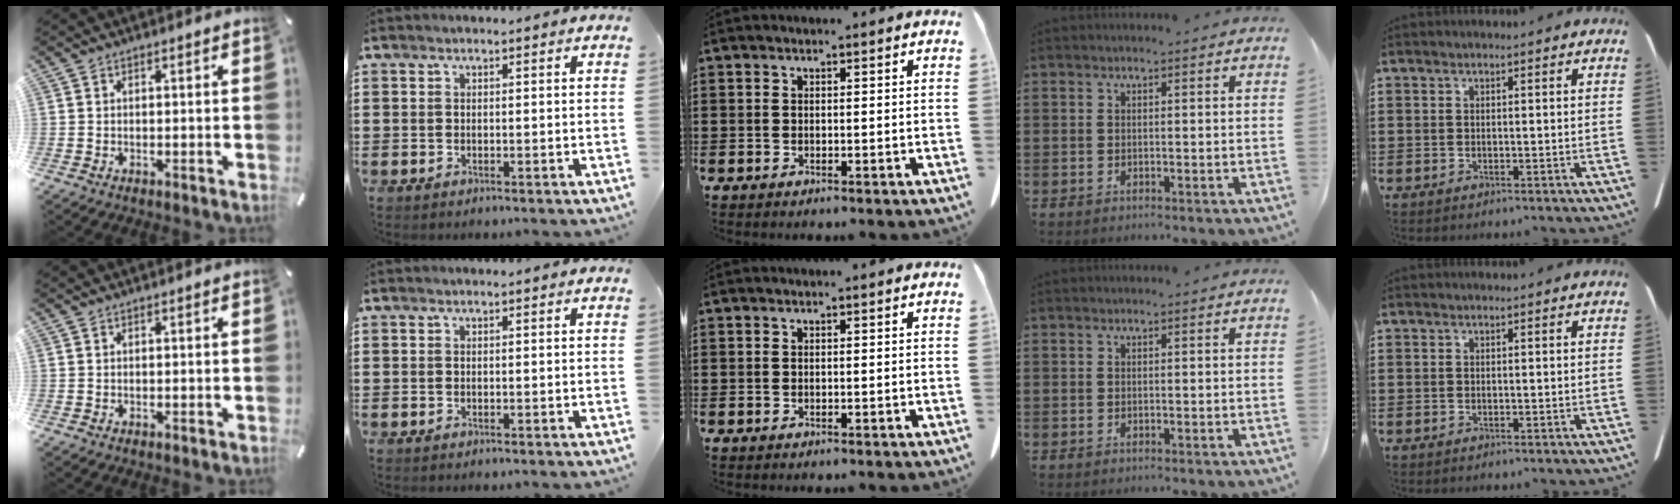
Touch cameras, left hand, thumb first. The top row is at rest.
{}